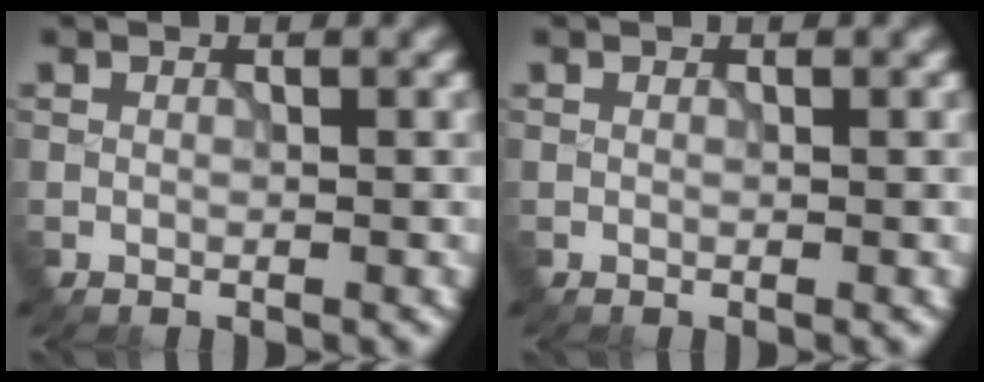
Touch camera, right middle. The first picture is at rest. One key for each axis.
{"total": 0.0}